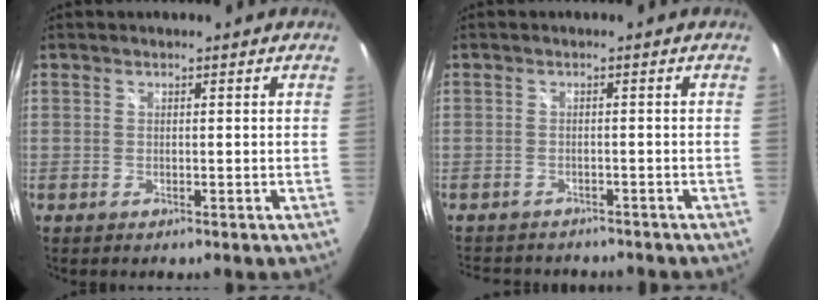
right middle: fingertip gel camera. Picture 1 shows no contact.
{"total": 7.1, "force": [-6.4, 2.5, 2.1], "torque": [-0.052, -0.012, -0.093]}